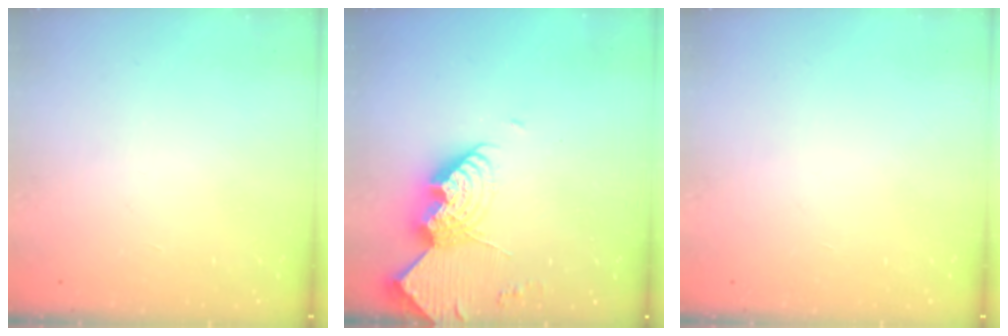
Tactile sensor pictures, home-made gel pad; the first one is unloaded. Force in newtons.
{"total": 15.3, "press": 15.2, "slide": 1.4}
{"total": 0.0}